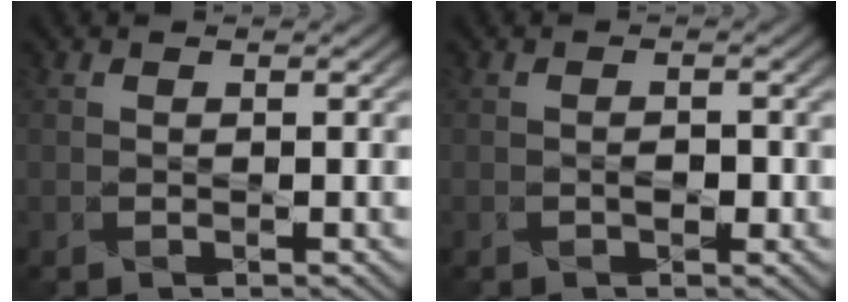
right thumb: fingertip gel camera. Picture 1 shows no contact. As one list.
[{"total": 1.1, "force": [-0.4, 0.8, 0.8], "torque": [-0.010, 0.000, -0.007]}]